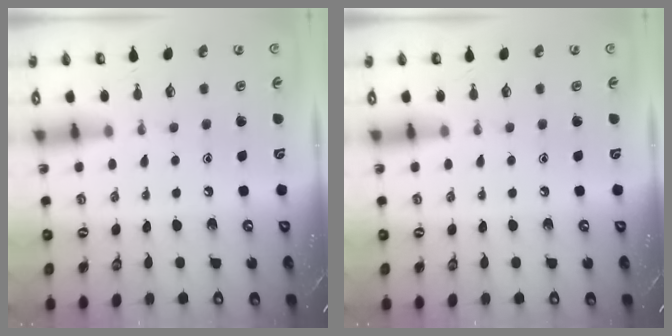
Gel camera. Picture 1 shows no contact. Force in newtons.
{"total": 0.0}